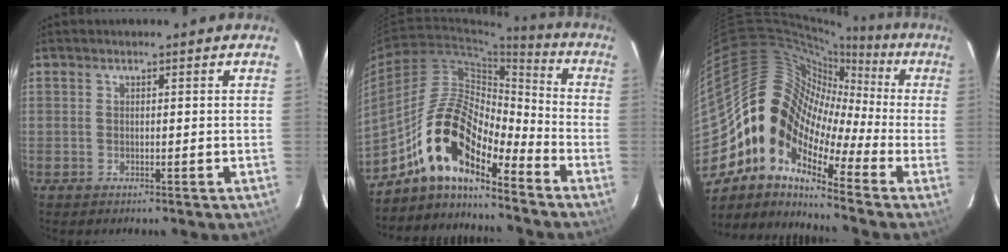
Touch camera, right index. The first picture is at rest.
{"total": 14.3, "force": [-10.5, 4.6, 8.6], "torque": [-0.153, 0.018, -0.208]}
{"total": 15.7, "force": [-5.3, 11.4, 9.4], "torque": [-0.154, 0.012, -0.129]}